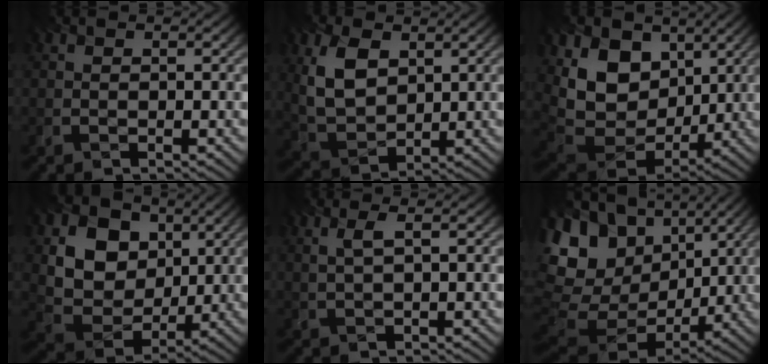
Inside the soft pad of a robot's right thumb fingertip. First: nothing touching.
{"total": 7.7, "force": [1.9, 5.1, 5.4], "torque": [-0.138, -0.004, 0.042]}
{"total": 11.9, "force": [2.9, 8.9, 7.3], "torque": [-0.172, 0.003, 0.052]}
{"total": 12.0, "force": [3.1, 9.6, 6.6], "torque": [-0.167, 0.014, 0.057]}
{"total": 2.1, "force": [0.2, 0.3, 2.1], "torque": [-0.039, 0.002, 0.008]}
{"total": 19.0, "force": [3.6, 14.4, 11.8], "torque": [-0.276, 0.014, 0.089]}